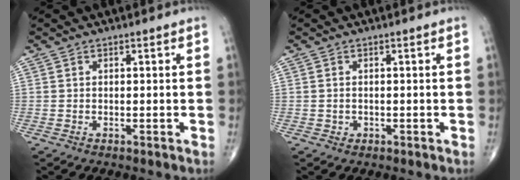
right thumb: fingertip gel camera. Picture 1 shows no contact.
{"total": 0.9, "force": [-0.2, 0.8, 0.3], "torque": [-0.003, 0.002, 0.000]}